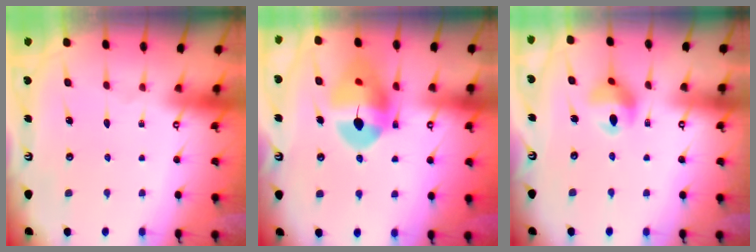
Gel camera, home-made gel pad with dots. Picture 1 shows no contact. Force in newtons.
{"total": 14.3, "press": 14.2, "slide": 1.5}
{"total": 11.2, "press": 10.6, "slide": 3.6}